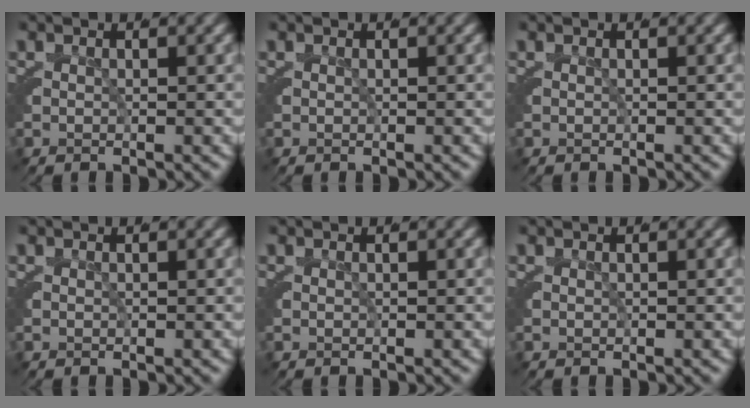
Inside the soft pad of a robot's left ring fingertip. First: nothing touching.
{"total": 0.0}
{"total": 0.0}
{"total": 0.0}
{"total": 0.0}
{"total": 0.0}